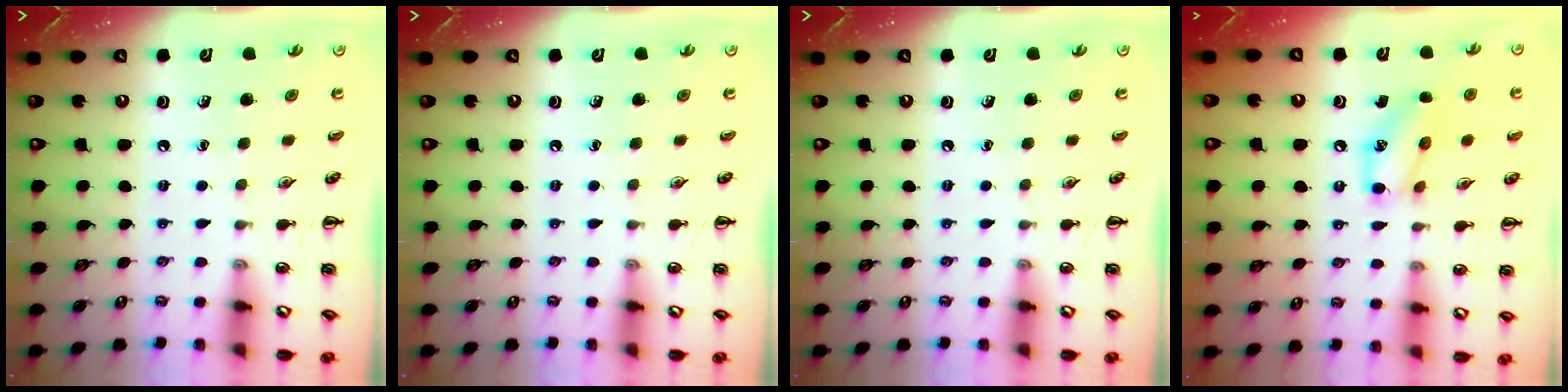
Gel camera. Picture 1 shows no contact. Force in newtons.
{"total": 0.0}
{"total": 0.0}
{"total": 12.0, "press": 11.8, "slide": 2.2}